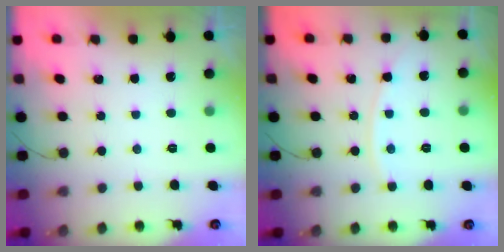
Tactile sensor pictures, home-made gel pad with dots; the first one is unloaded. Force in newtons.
{"total": 5.4, "press": 5.4, "slide": 0.4}